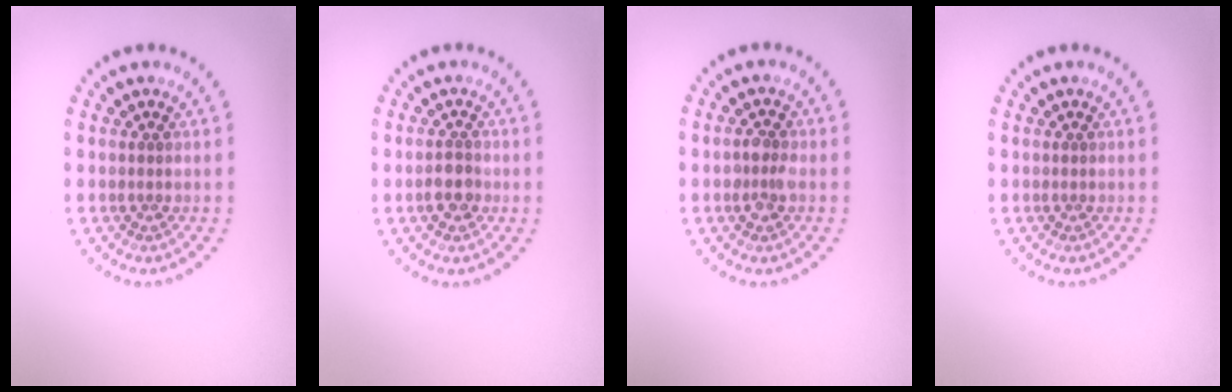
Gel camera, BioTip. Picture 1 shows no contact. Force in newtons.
{"total": 2.1, "press": 2.0, "slide": 0.6}
{"total": 1.7, "press": 1.7, "slide": 0.2}
{"total": 0.0}